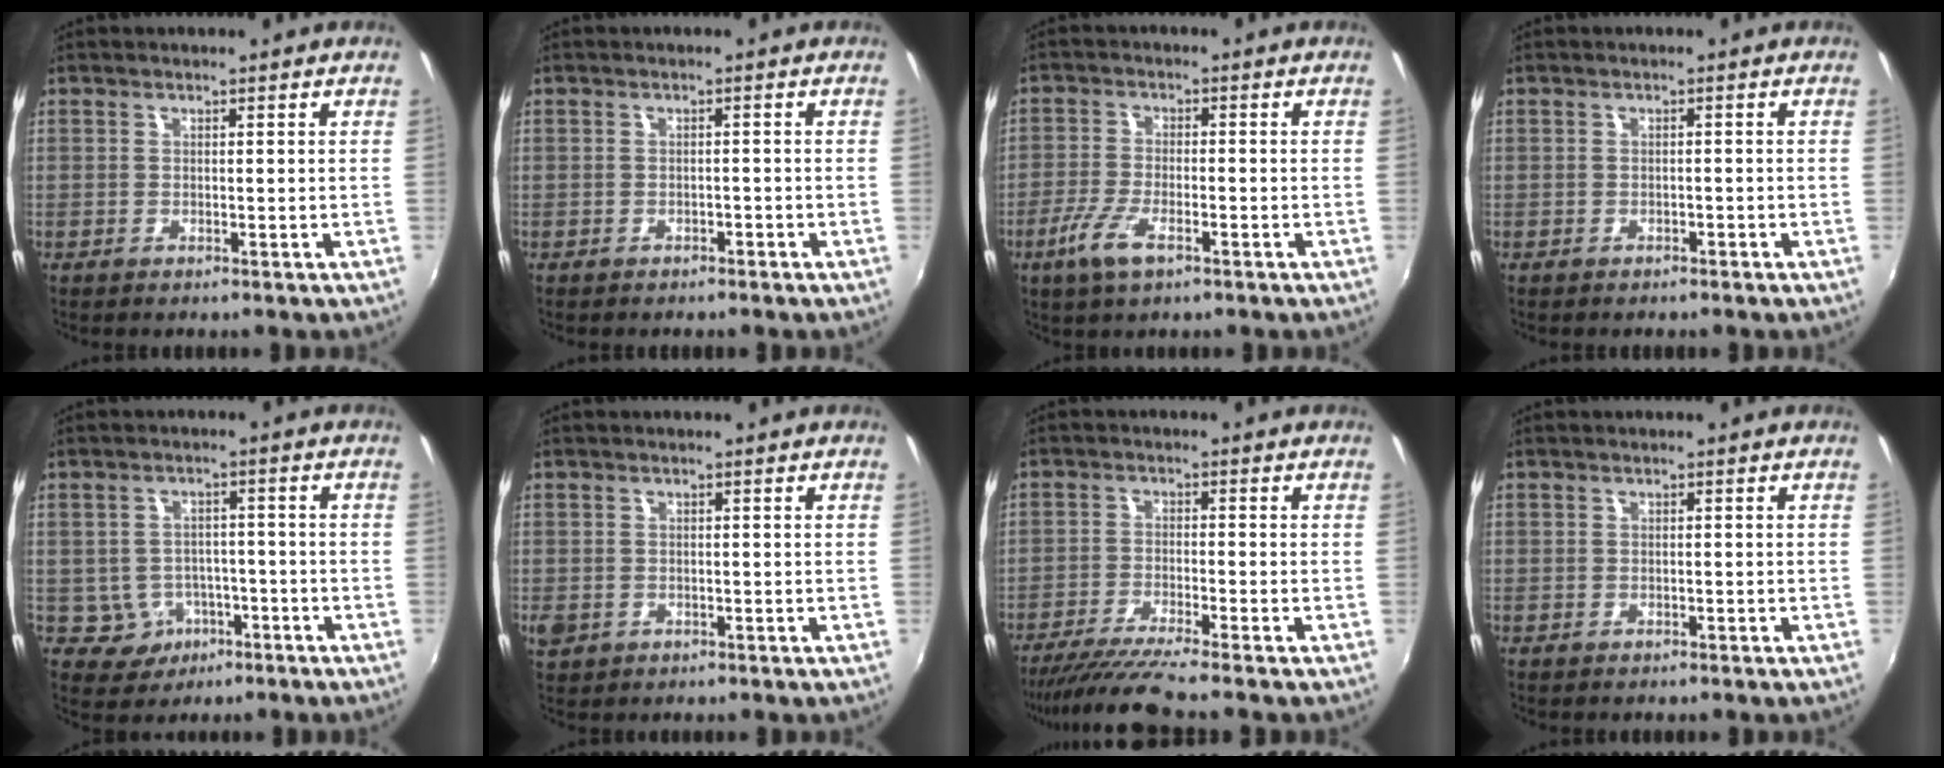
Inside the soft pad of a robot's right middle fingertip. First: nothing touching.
{"total": 1.7, "force": [-1.5, 0.7, 0.3], "torque": [-0.008, -0.004, -0.022]}
{"total": 6.4, "force": [-3.5, 1.8, 5.0], "torque": [-0.115, -0.011, -0.069]}
{"total": 1.3, "force": [-1.2, 0.5, 0.2], "torque": [-0.007, -0.002, -0.017]}
{"total": 5.7, "force": [-2.7, 4.9, 1.0], "torque": [-0.032, 0.014, -0.026]}
{"total": 3.3, "force": [-1.0, 2.7, 1.6], "torque": [-0.034, -0.006, -0.016]}
{"total": 8.3, "force": [-7.2, -1.2, 4.0], "torque": [-0.093, -0.025, -0.127]}
{"total": 0.6, "force": [-0.5, 0.3, -0.1], "torque": [-0.001, 0.000, -0.009]}